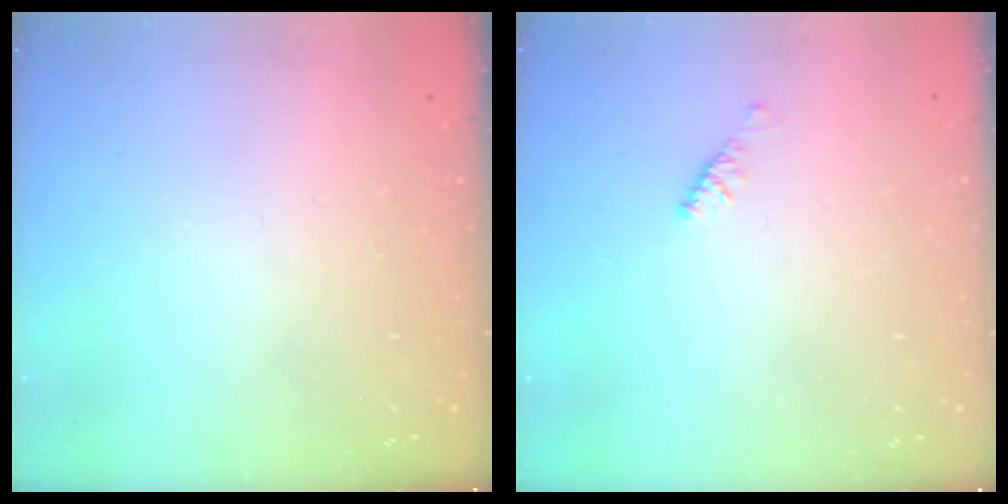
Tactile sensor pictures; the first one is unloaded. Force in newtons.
{"total": 2.9, "press": 2.8, "slide": 0.6}